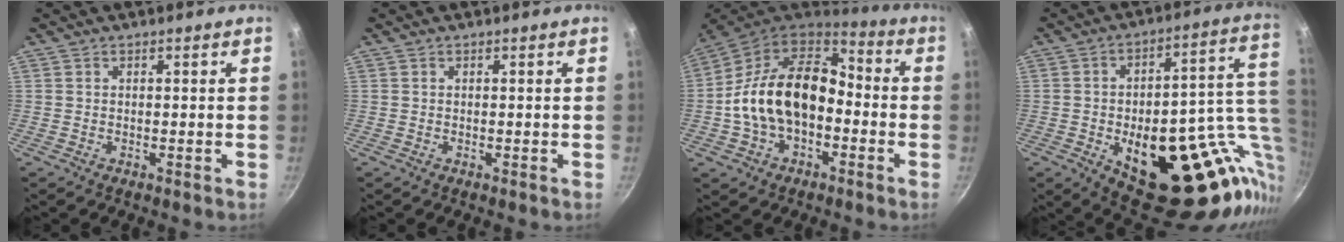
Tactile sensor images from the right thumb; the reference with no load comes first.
{"total": 0.0}
{"total": 19.3, "force": [-2.4, 12.9, 14.2], "torque": [-0.229, 0.052, -0.051]}
{"total": 30.4, "force": [-6.4, 14.9, 25.7], "torque": [-0.282, 0.011, -0.068]}